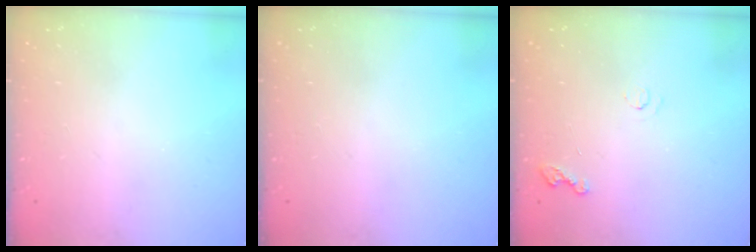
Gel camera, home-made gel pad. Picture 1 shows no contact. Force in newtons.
{"total": 0.0}
{"total": 4.0, "press": 4.0, "slide": 0.5}